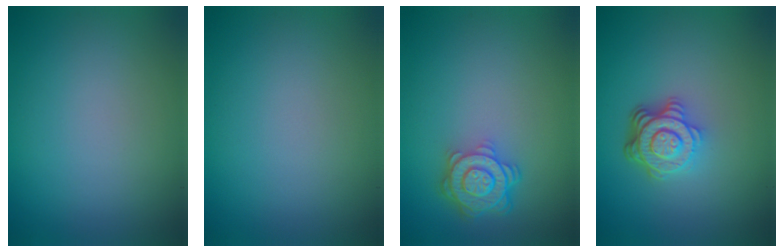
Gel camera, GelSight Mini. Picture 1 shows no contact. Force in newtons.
{"total": 0.0}
{"total": 4.2, "press": 3.4, "slide": 2.5}
{"total": 4.7, "press": 3.4, "slide": 3.3}